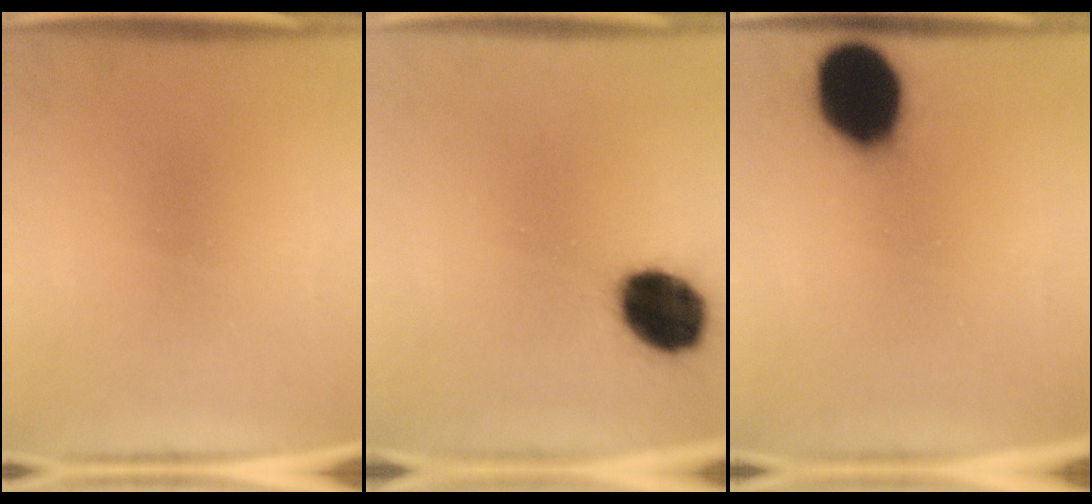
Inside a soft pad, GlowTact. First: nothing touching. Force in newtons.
{"total": 13.4}
{"total": 16.8}